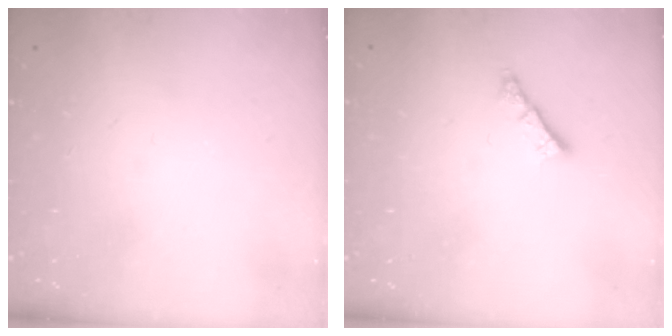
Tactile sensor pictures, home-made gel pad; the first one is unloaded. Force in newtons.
{"total": 1.2, "press": 1.2, "slide": 0.3}